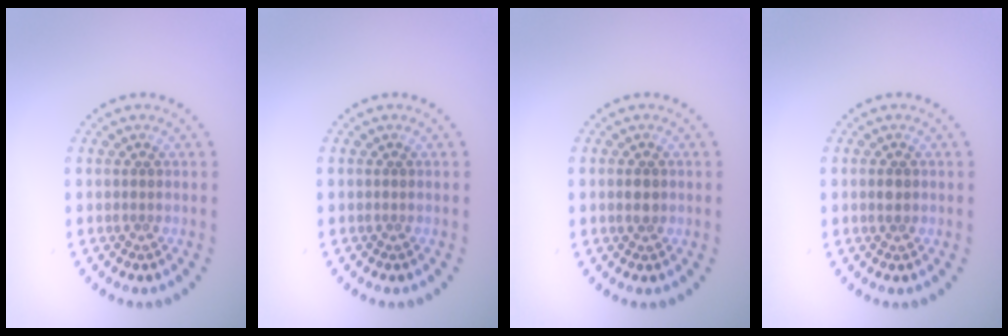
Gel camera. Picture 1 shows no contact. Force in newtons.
{"total": 0.0}
{"total": 1.5, "press": 1.5, "slide": 0.1}
{"total": 1.3, "press": 1.3, "slide": 0.1}